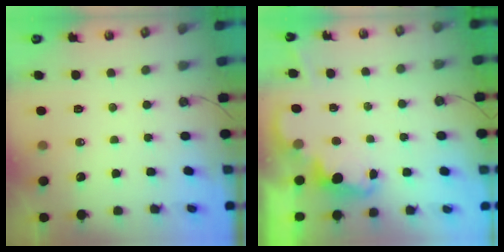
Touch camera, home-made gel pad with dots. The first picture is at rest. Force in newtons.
{"total": 2.3, "press": 2.2, "slide": 0.5}